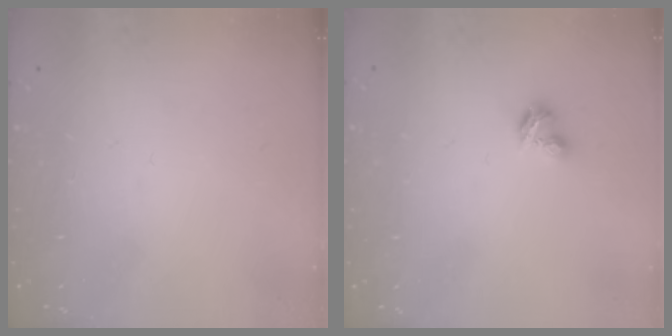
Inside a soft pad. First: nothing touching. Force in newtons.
{"total": 2.9, "press": 2.8, "slide": 0.5}